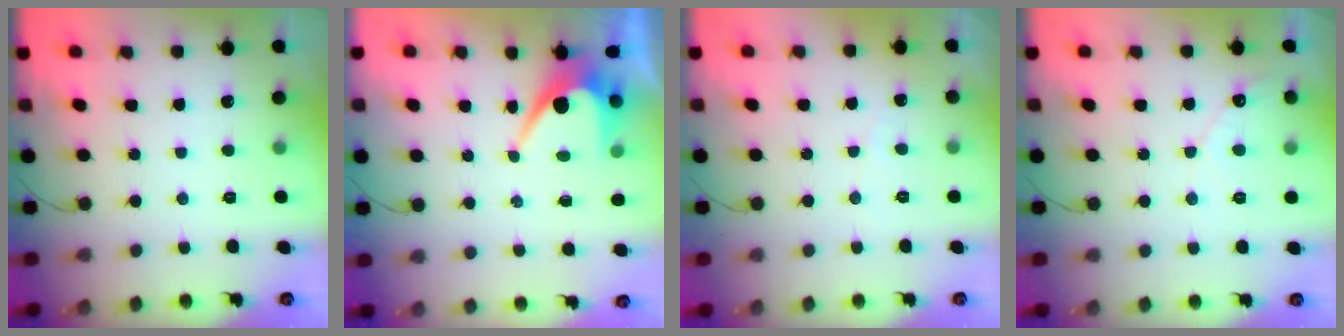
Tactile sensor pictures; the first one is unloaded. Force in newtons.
{"total": 6.8, "press": 6.8, "slide": 0.6}
{"total": 1.9, "press": 1.9, "slide": 0.2}
{"total": 4.0, "press": 3.9, "slide": 0.2}